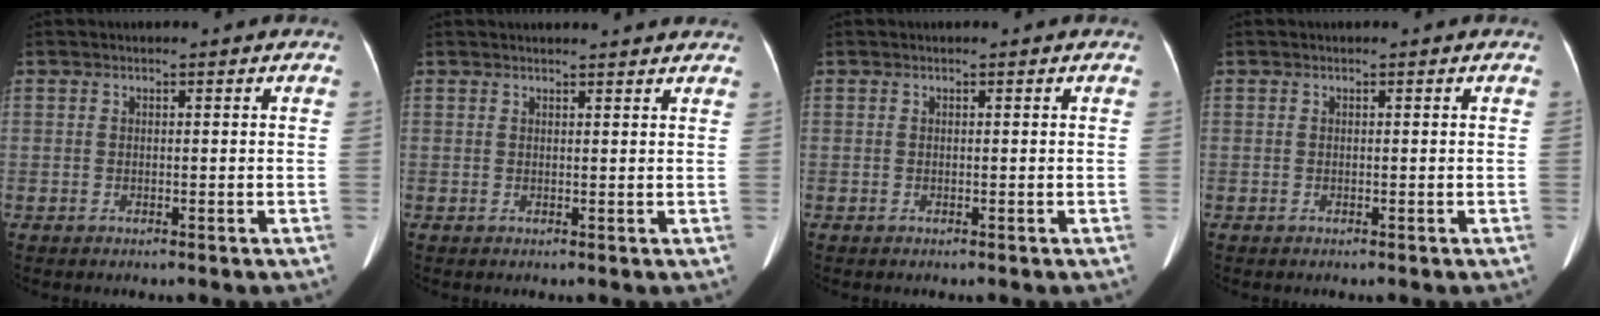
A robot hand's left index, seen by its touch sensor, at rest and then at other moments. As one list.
[{"total": 7.0, "force": [6.7, 0.5, 2.0], "torque": [-0.023, 0.018, 0.063]}, {"total": 0.0}, {"total": 0.0}]